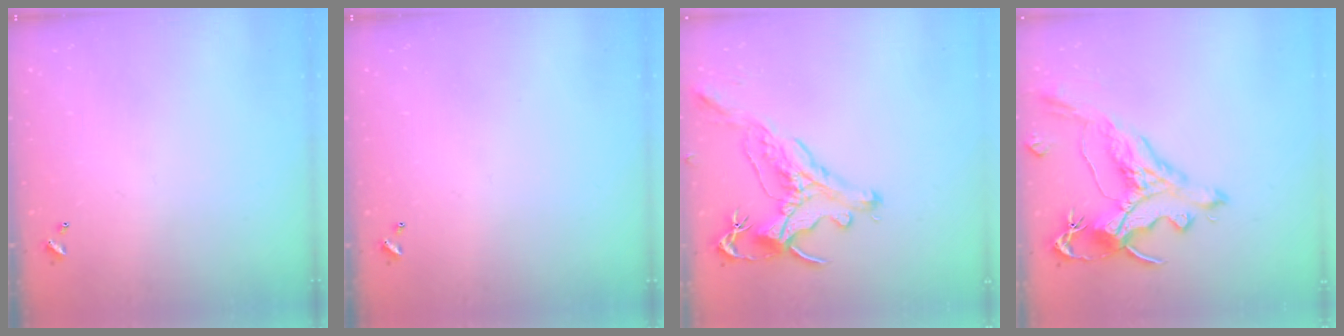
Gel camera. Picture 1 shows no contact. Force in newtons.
{"total": 0.0}
{"total": 1.2, "press": 0.9, "slide": 0.9}
{"total": 3.8, "press": 3.4, "slide": 1.7}